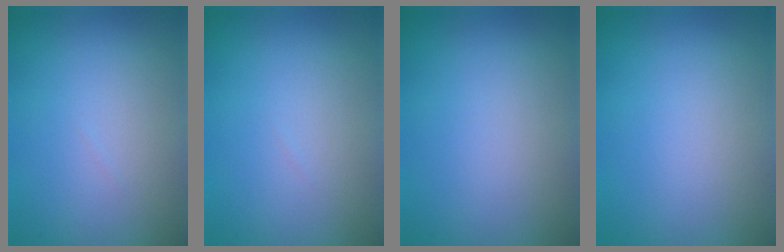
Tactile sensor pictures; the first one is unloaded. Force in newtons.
{"total": 0.0}
{"total": 0.0}
{"total": 0.0}